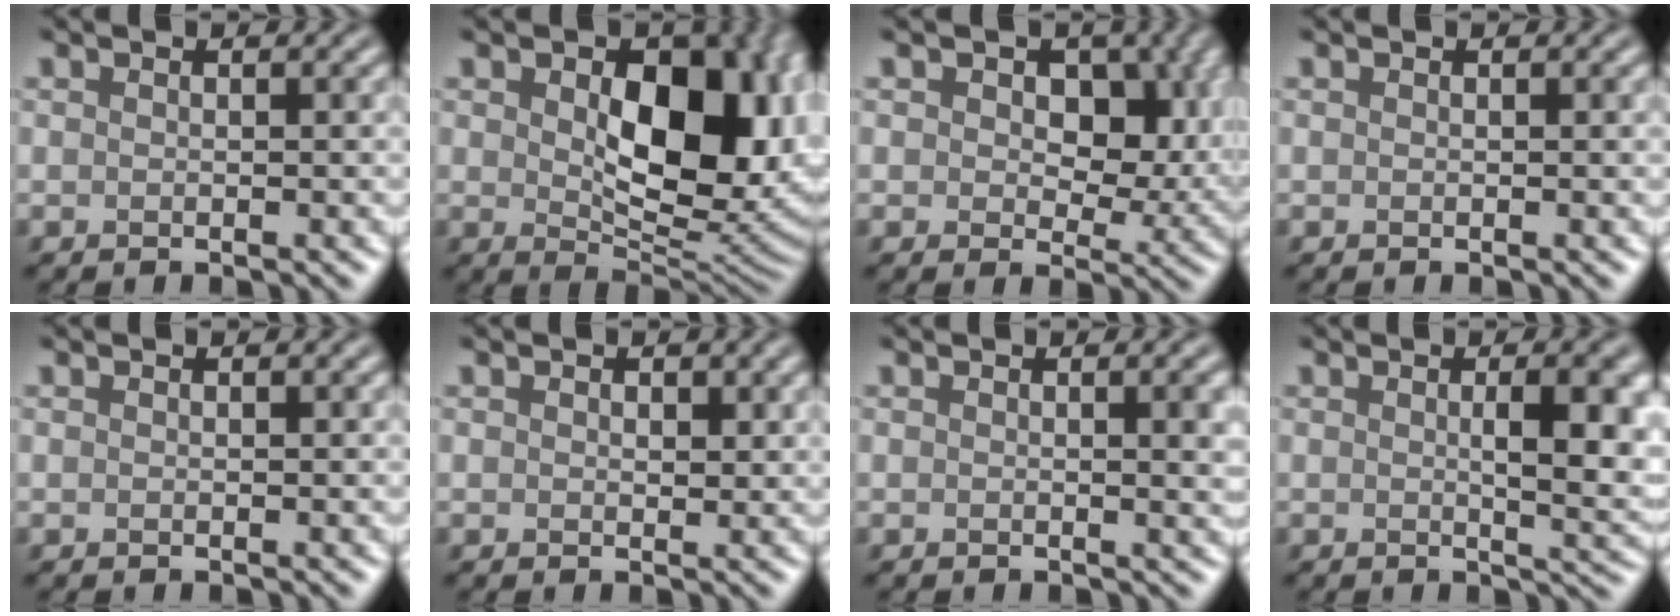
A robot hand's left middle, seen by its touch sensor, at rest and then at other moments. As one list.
[{"total": 13.1, "force": [1.7, 8.0, 10.2], "torque": [-0.127, -0.009, 0.041]}, {"total": 8.2, "force": [2.0, 5.3, 6.0], "torque": [-0.075, -0.002, 0.020]}, {"total": 0.0}, {"total": 0.0}, {"total": 1.0, "force": [0.5, 0.7, 0.5], "torque": [-0.006, -0.004, 0.009]}, {"total": 2.7, "force": [0.5, 0.8, 2.5], "torque": [-0.024, 0.002, 0.004]}, {"total": 5.8, "force": [0.7, 1.6, 5.5], "torque": [-0.066, 0.001, 0.013]}]